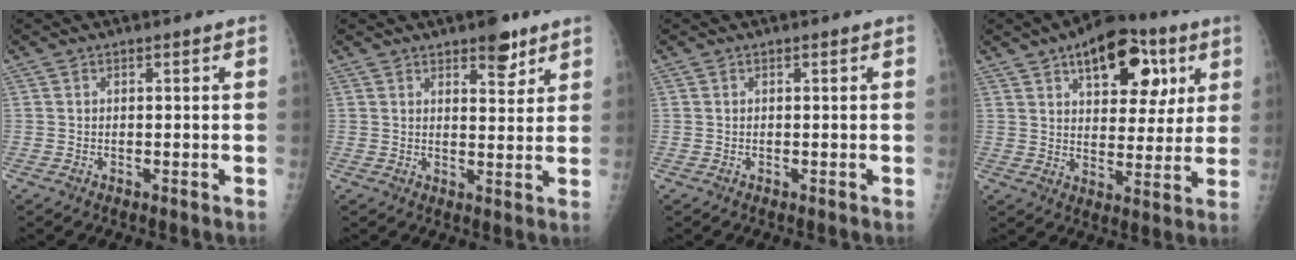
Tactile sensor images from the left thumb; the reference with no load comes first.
{"total": 5.8, "force": [3.9, 2.5, 3.5], "torque": [-0.026, -0.021, 0.051]}
{"total": 0.0}
{"total": 16.6, "force": [7.7, 9.0, 11.7], "torque": [-0.115, -0.013, 0.111]}